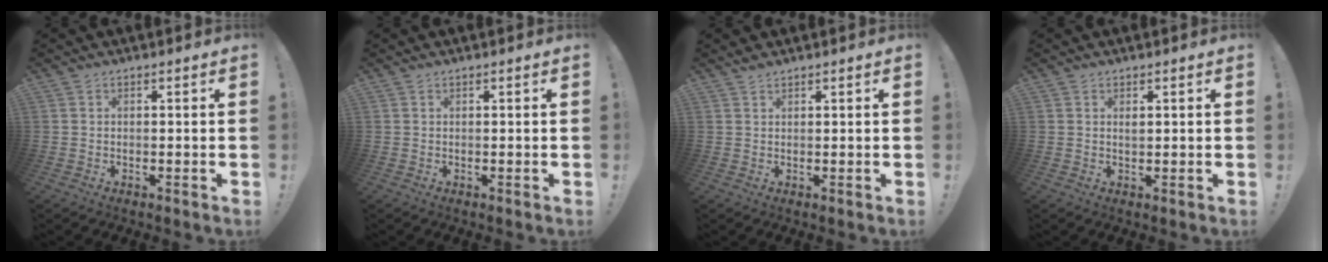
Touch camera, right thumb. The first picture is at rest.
{"total": 0.0}
{"total": 1.0, "force": [0.9, 0.3, 0.3], "torque": [-0.003, -0.002, 0.016]}
{"total": 1.1, "force": [0.5, 0.5, 0.8], "torque": [-0.005, -0.005, 0.006]}